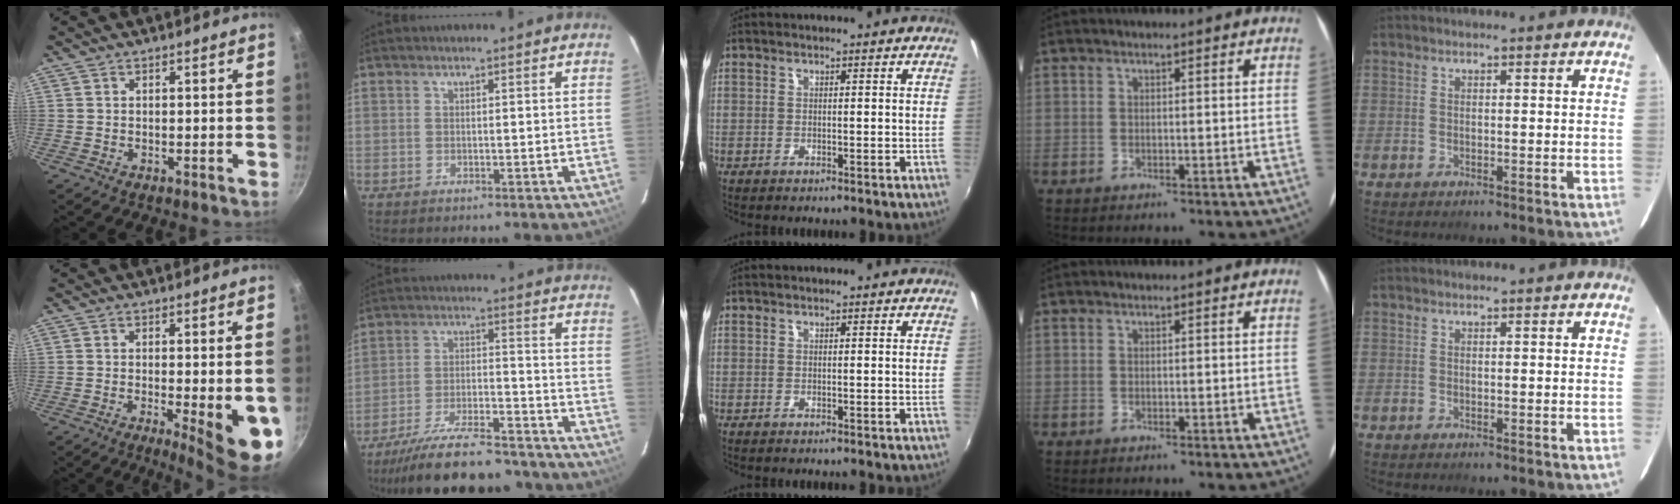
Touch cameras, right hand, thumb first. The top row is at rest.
{"thumb": {"total": 9.9, "force": [-2.4, 2.2, 9.4], "torque": [-0.111, -0.011, -0.024]}, "index": {"total": 23.0, "force": [-20.5, 5.3, 9.0], "torque": [-0.170, -0.013, -0.287]}}